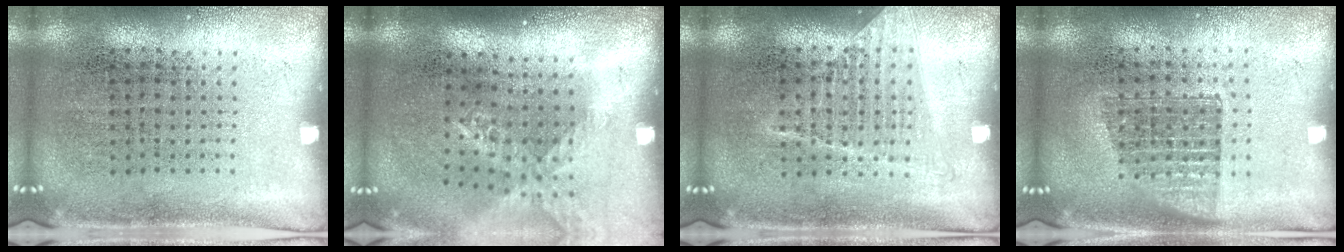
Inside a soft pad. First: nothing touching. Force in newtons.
{"total": 1.6, "press": 1.4, "slide": 0.8}
{"total": 1.2, "press": 1.1, "slide": 0.4}
{"total": 1.4, "press": 1.1, "slide": 0.8}